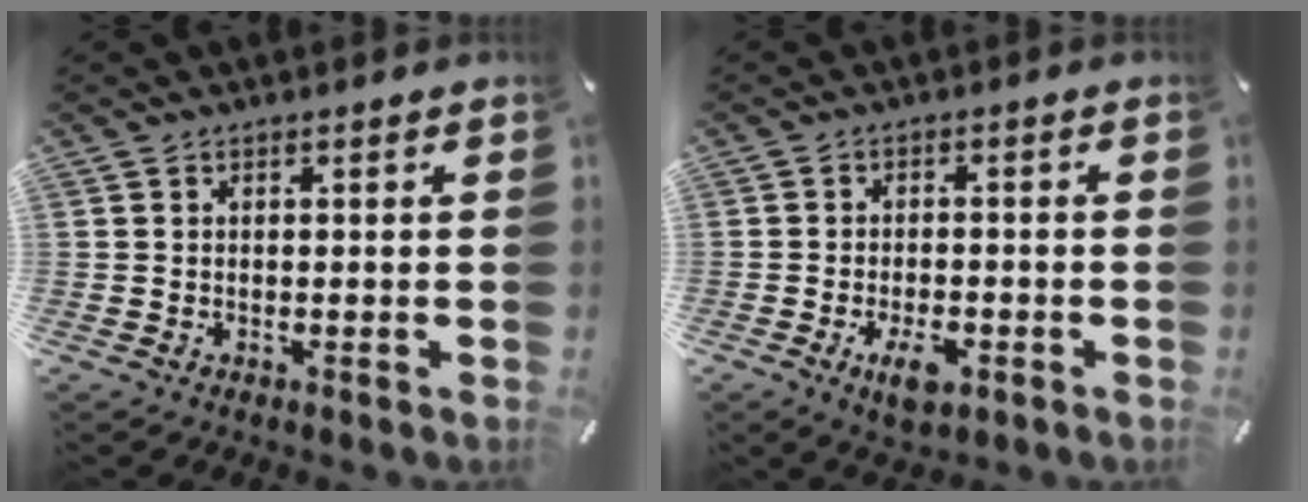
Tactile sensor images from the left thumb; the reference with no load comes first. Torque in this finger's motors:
{"motor_torque": [0.44, 0.64, 0.03, 0.00, 0.02]}